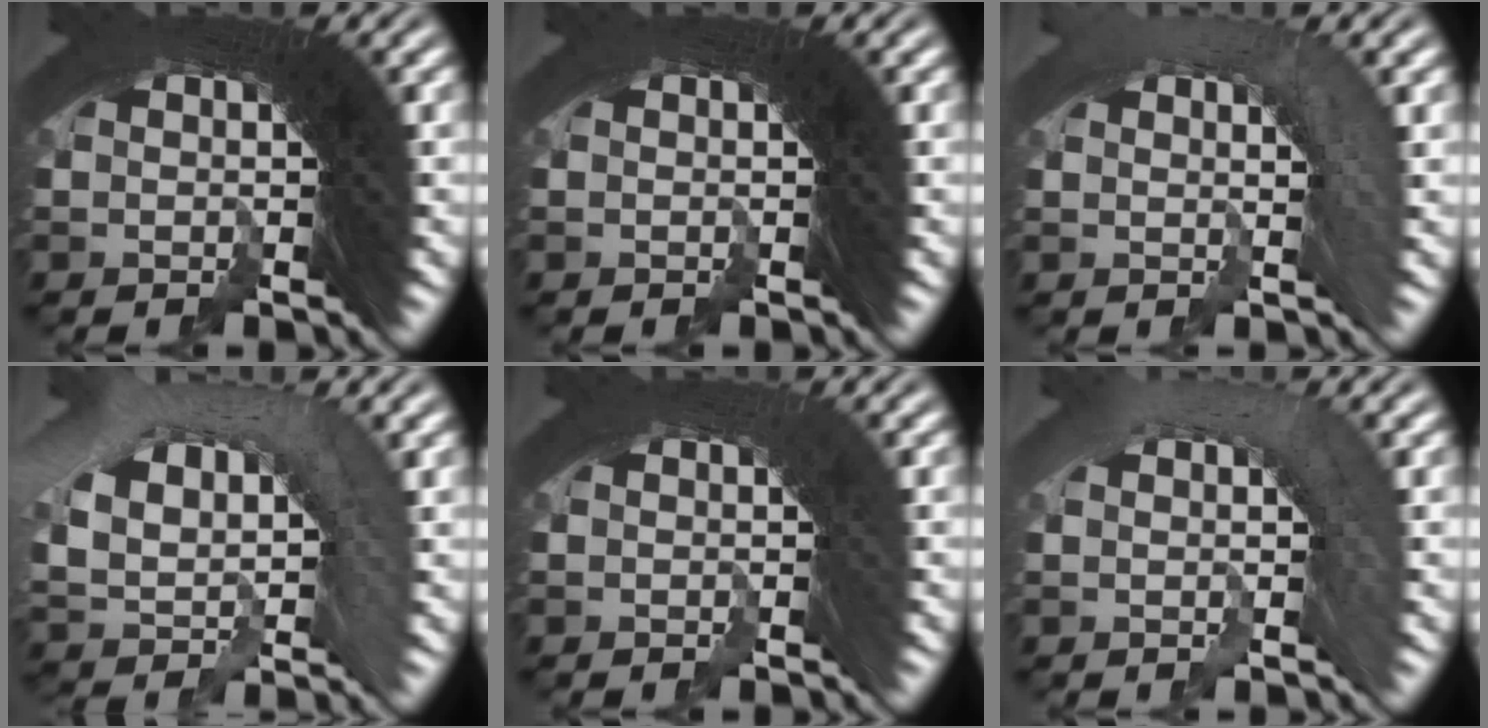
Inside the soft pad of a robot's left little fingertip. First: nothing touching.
{"total": 0.0}
{"total": 2.5, "force": [-2.3, -0.1, -0.9], "torque": [0.023, -0.002, -0.036]}
{"total": 6.1, "force": [-2.6, 5.1, 2.1], "torque": [-0.060, -0.011, -0.040]}
{"total": 1.8, "force": [-0.7, -0.8, -1.4], "torque": [0.017, -0.006, -0.006]}
{"total": 2.4, "force": [-2.2, 0.3, -0.7], "torque": [0.019, 0.000, -0.035]}